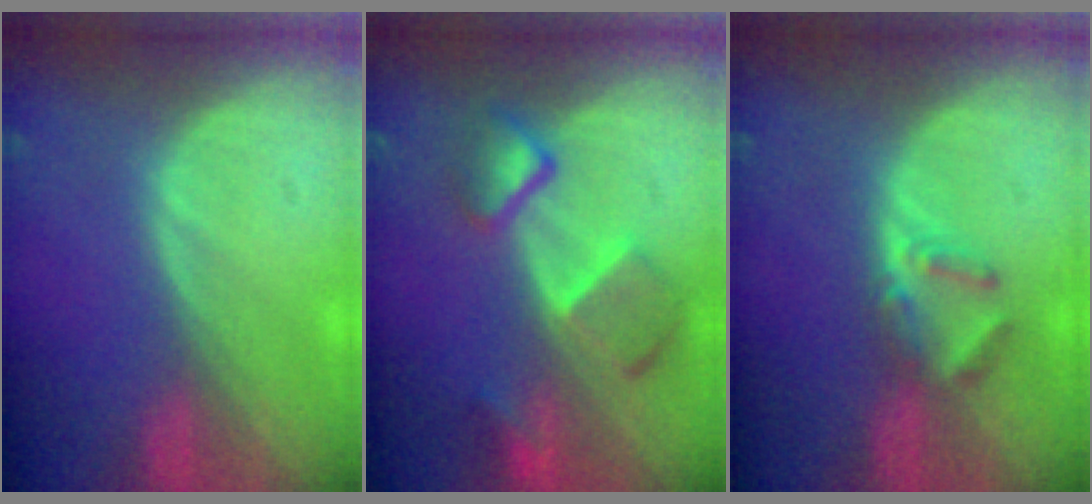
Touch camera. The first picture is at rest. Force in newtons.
{"total": 7.6, "press": 6.7, "slide": 3.7}
{"total": 3.5, "press": 3.4, "slide": 1.1}